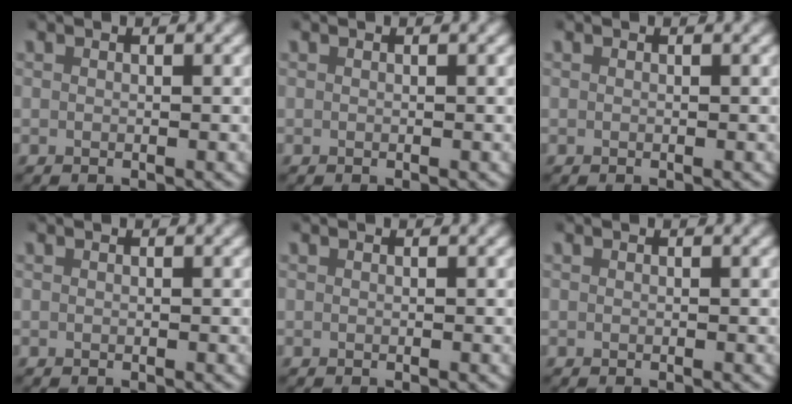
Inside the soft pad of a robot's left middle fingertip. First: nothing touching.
{"total": 0.0}
{"total": 0.0}
{"total": 0.0}
{"total": 0.0}
{"total": 0.0}